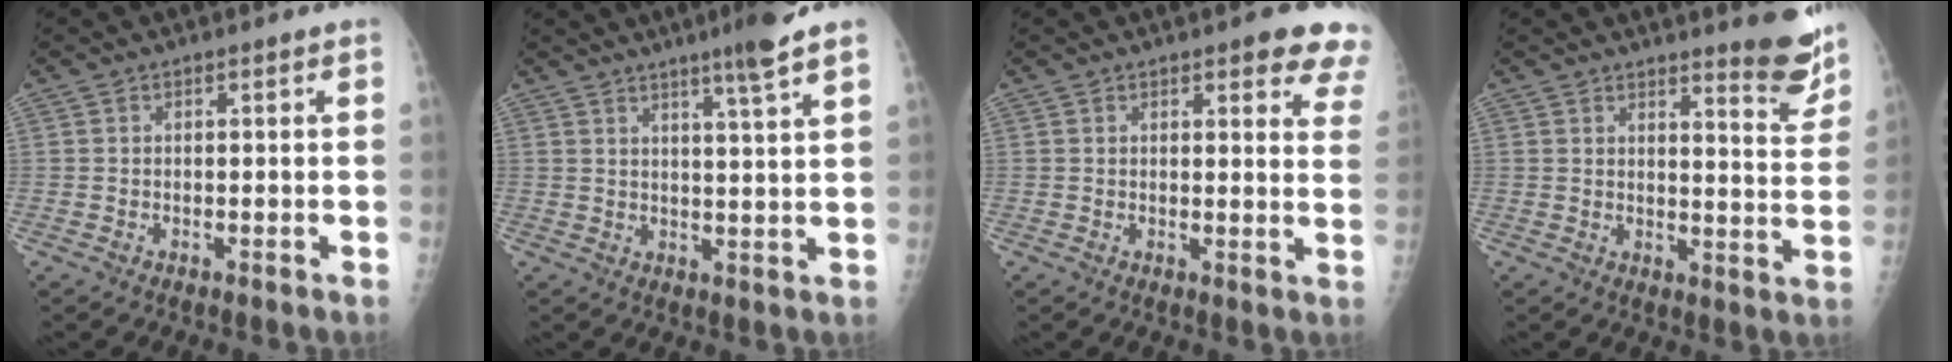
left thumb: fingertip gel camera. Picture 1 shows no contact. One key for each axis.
{"total": 7.0, "fx": 4.8, "fy": -0.7, "fz": 5.1, "tx": -0.078, "ty": -0.026, "tz": 0.073}
{"total": 9.8, "fx": 7.0, "fy": 3.0, "fz": 6.1, "tx": -0.033, "ty": -0.028, "tz": 0.061}
{"total": 8.6, "fx": 7.1, "fy": 1.3, "fz": 4.5, "tx": -0.035, "ty": -0.063, "tz": 0.085}